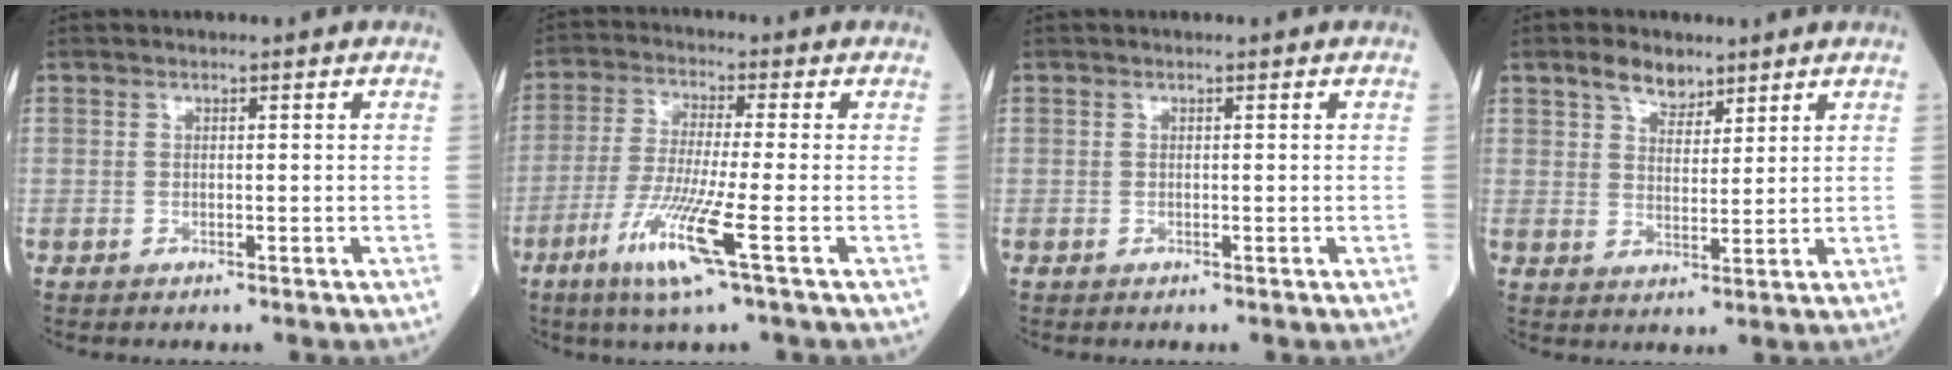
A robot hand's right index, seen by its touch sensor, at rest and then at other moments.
{"total": 9.7, "force": [-4.4, -0.6, 8.6], "torque": [-0.179, -0.026, -0.091]}
{"total": 0.0}
{"total": 4.9, "force": [3.6, 2.5, 2.2], "torque": [-0.040, 0.005, 0.069]}